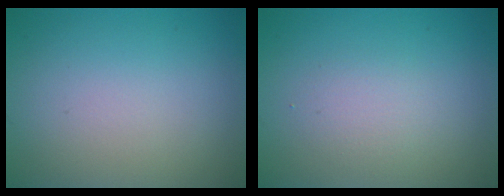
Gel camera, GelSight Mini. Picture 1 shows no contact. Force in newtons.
{"total": 1.7, "press": 1.7, "slide": 0.1}